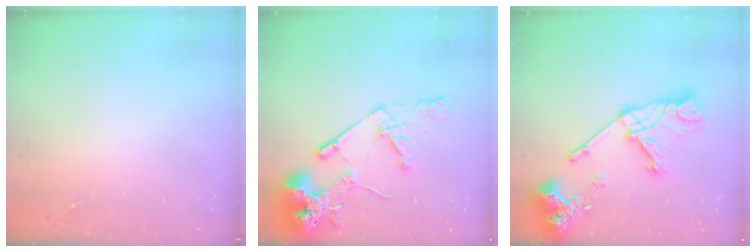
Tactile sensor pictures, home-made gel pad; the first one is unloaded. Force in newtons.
{"total": 16.7, "press": 16.5, "slide": 2.1}
{"total": 20.1, "press": 20.0, "slide": 2.3}